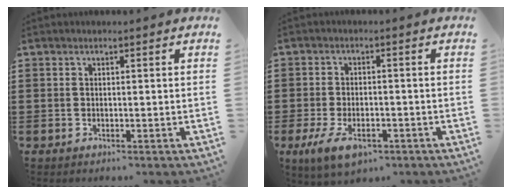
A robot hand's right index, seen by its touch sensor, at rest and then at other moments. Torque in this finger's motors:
{"motor_torque": [1.63, 0.51, 0.36, 0.06]}